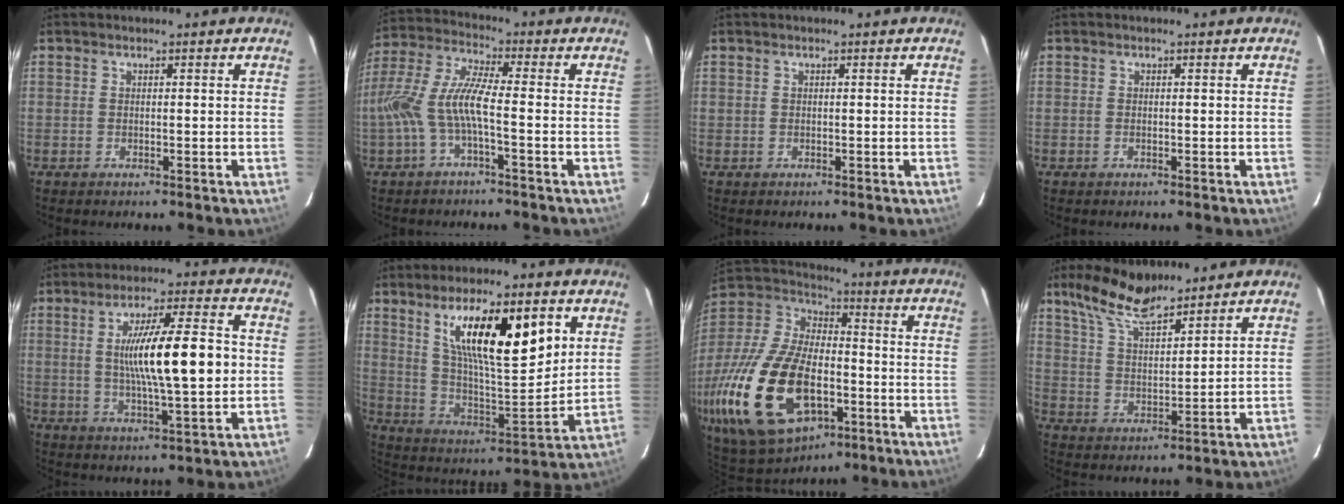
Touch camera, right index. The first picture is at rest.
{"total": 9.9, "force": [-3.0, 1.5, 9.3], "torque": [-0.207, 0.004, -0.057]}
{"total": 0.0}
{"total": 0.0}
{"total": 14.6, "force": [0.6, 2.1, 14.4], "torque": [-0.242, 0.002, 0.015]}
{"total": 19.4, "force": [8.1, 5.7, 16.7], "torque": [-0.265, 0.001, 0.144]}
{"total": 30.9, "force": [-11.3, 16.8, 23.4], "torque": [-0.517, -0.037, -0.185]}
{"total": 9.9, "force": [8.2, 2.6, 5.0], "torque": [-0.101, 0.010, 0.159]}